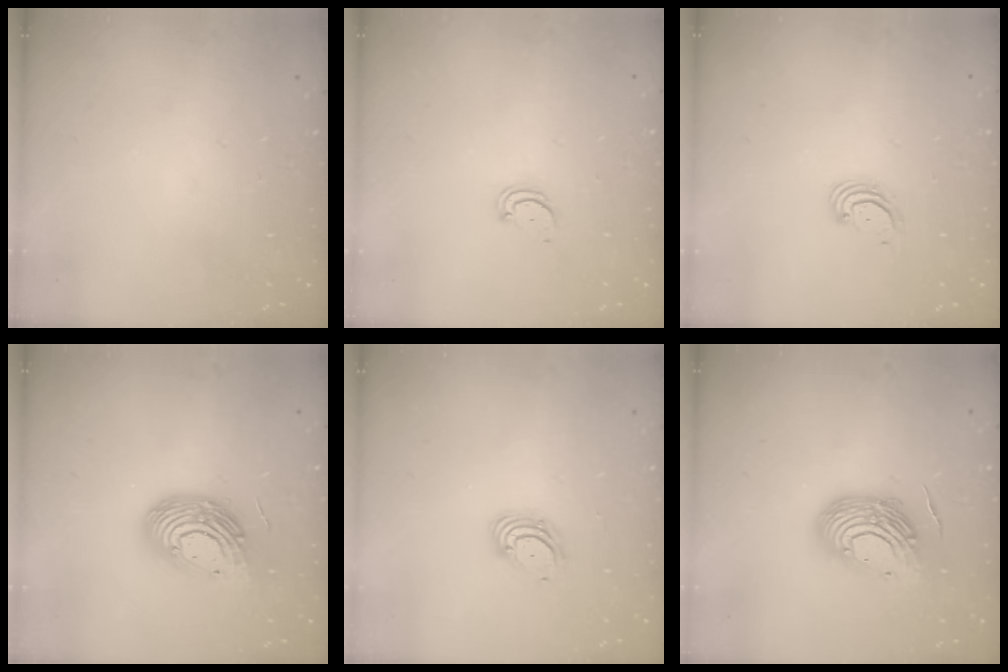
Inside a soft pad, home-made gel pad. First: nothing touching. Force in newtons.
{"total": 2.5, "press": 2.5, "slide": 0.3}
{"total": 3.0, "press": 3.0, "slide": 0.3}
{"total": 14.7, "press": 14.7, "slide": 1.0}
{"total": 3.9, "press": 3.9, "slide": 0.2}
{"total": 12.9, "press": 12.7, "slide": 2.1}